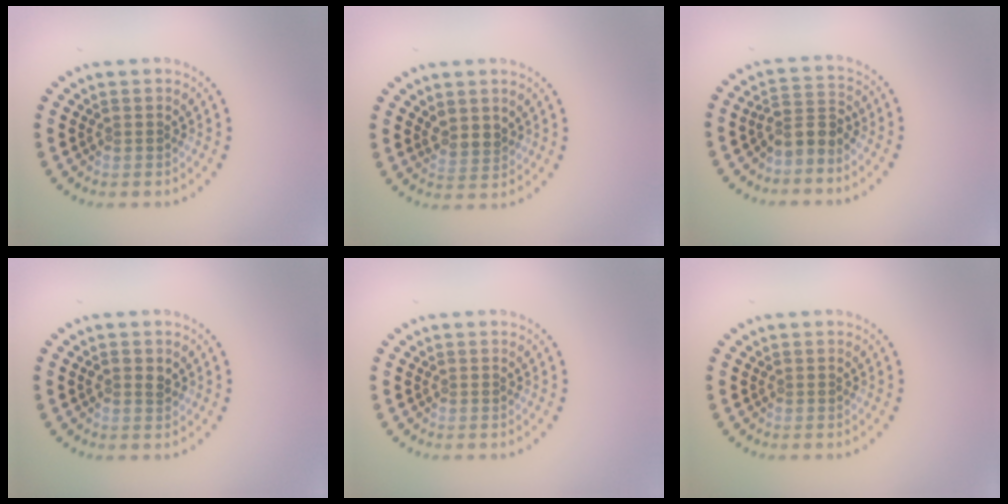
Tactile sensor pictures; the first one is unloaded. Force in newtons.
{"total": 1.8, "press": 1.6, "slide": 1.0}
{"total": 2.6, "press": 1.9, "slide": 1.8}
{"total": 1.1, "press": 1.1, "slide": 0.1}
{"total": 0.0}
{"total": 0.0}